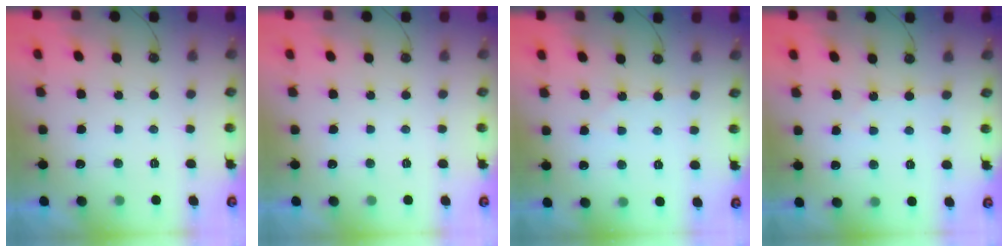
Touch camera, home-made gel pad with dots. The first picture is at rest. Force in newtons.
{"total": 0.0}
{"total": 2.8, "press": 2.7, "slide": 0.5}
{"total": 3.1, "press": 3.1, "slide": 0.6}